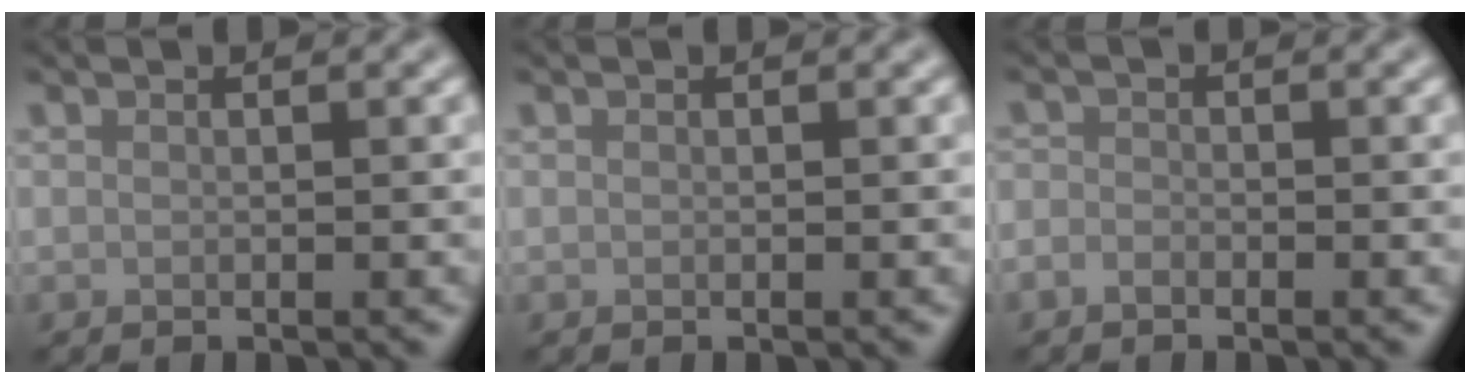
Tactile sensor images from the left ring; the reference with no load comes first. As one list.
[{"total": 0.0}, {"total": 1.0, "force": [-0.7, 0.6, 0.3], "torque": [-0.004, 0.002, -0.018]}]